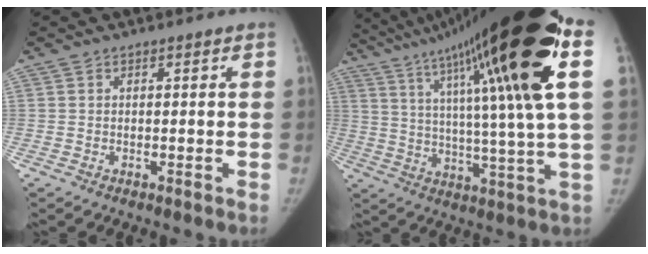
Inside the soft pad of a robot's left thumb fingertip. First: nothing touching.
{"total": 31.8, "force": [15.4, 3.2, 27.6], "torque": [-0.403, -0.013, 0.250]}